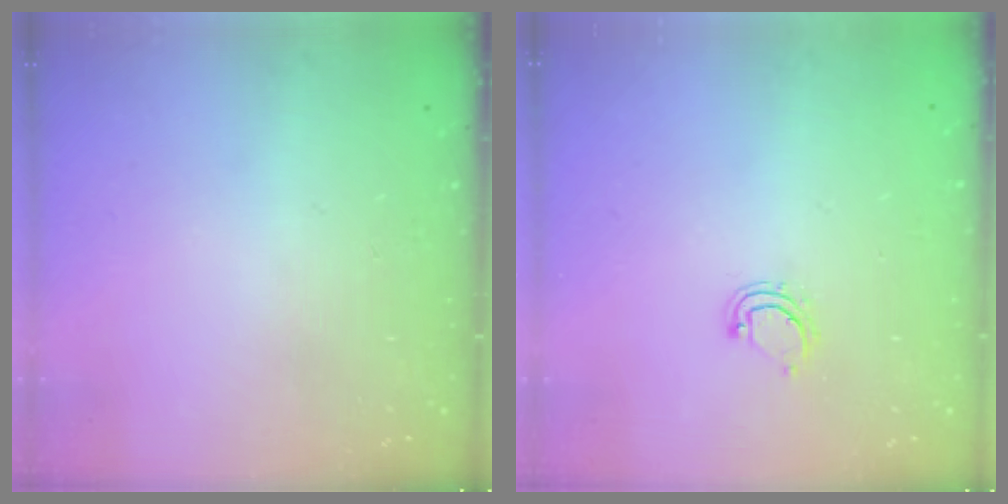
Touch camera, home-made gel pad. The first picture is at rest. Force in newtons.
{"total": 4.2, "press": 4.2, "slide": 0.4}